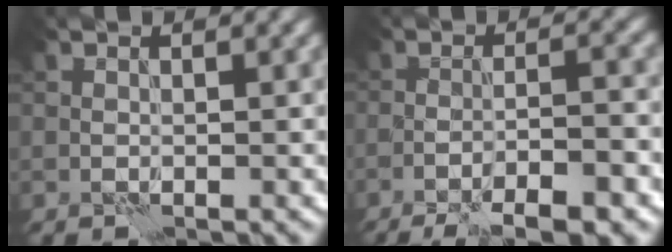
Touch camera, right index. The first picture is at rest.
{"total": 8.0, "force": [-5.0, 1.7, 6.0], "torque": [-0.083, 0.003, -0.076]}